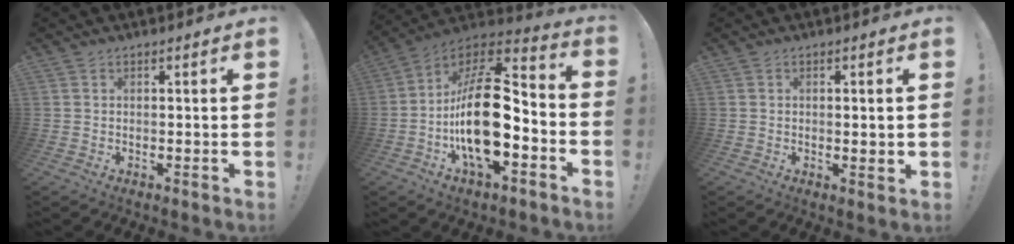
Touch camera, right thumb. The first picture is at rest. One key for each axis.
{"total": 22.8, "fx": -3.9, "fy": 10.9, "fz": 19.6, "tx": -0.371, "ty": 0.024, "tz": -0.059}
{"total": 2.6, "fx": 0.3, "fy": 0.4, "fz": 2.6, "tx": -0.034, "ty": -0.004, "tz": 0.002}